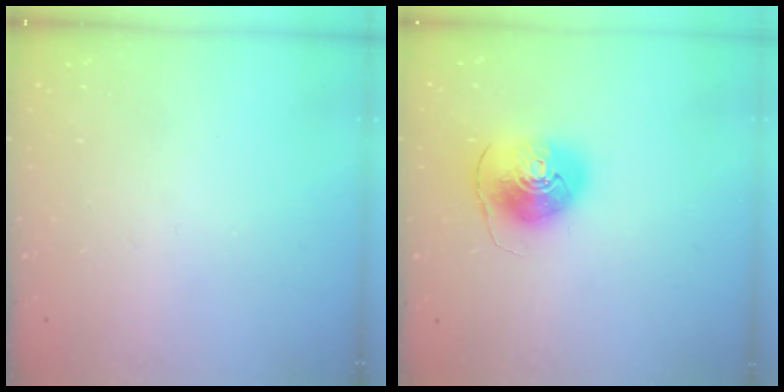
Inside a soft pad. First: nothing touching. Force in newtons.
{"total": 10.2, "press": 10.1, "slide": 1.1}